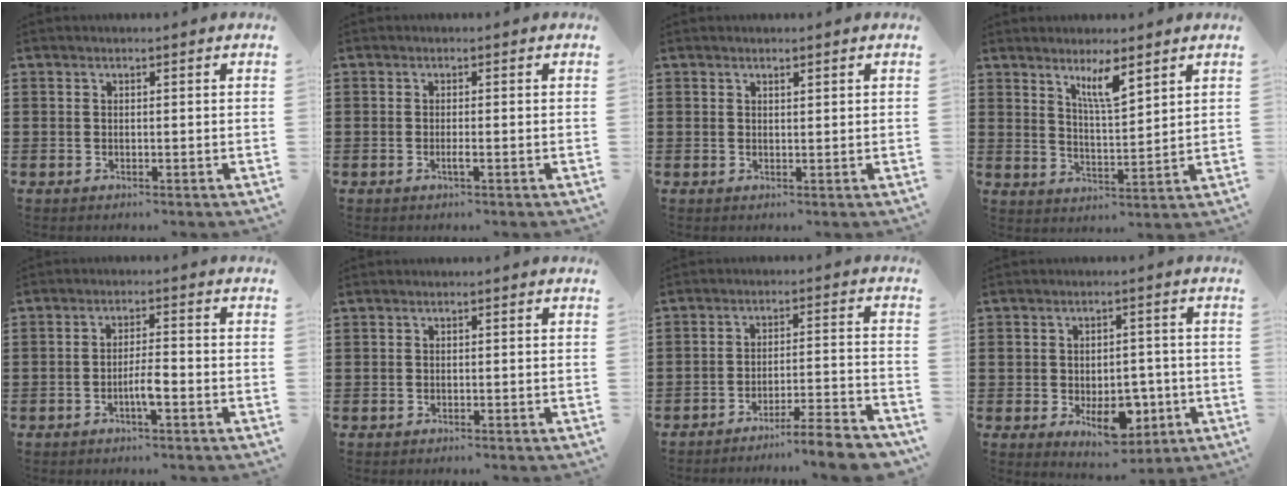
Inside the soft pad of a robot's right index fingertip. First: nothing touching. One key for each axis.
{"total": 1.1, "fx": -0.5, "fy": 0.0, "fz": 1.0, "tx": -0.025, "ty": -0.007, "tz": -0.011}
{"total": 0.7, "fx": 0.6, "fy": 0.2, "fz": 0.3, "tx": -0.007, "ty": 0.000, "tz": 0.012}
{"total": 5.6, "fx": 3.9, "fy": 0.9, "fz": 3.9, "tx": -0.080, "ty": -0.005, "tz": 0.066}
{"total": 3.3, "fx": -1.5, "fy": 0.5, "fz": 2.9, "tx": -0.059, "ty": 0.001, "tz": -0.030}
{"total": 0.0}
{"total": 6.1, "fx": -5.6, "fy": -0.3, "fz": 2.4, "tx": -0.034, "ty": -0.008, "tz": -0.108}
{"total": 8.0, "fx": -2.2, "fy": 5.2, "fz": 5.6, "tx": -0.075, "ty": 0.006, "tz": -0.037}